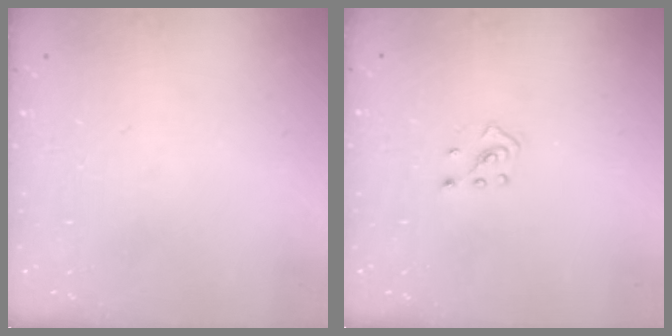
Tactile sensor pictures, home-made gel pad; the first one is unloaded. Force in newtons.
{"total": 2.5, "press": 2.4, "slide": 0.7}